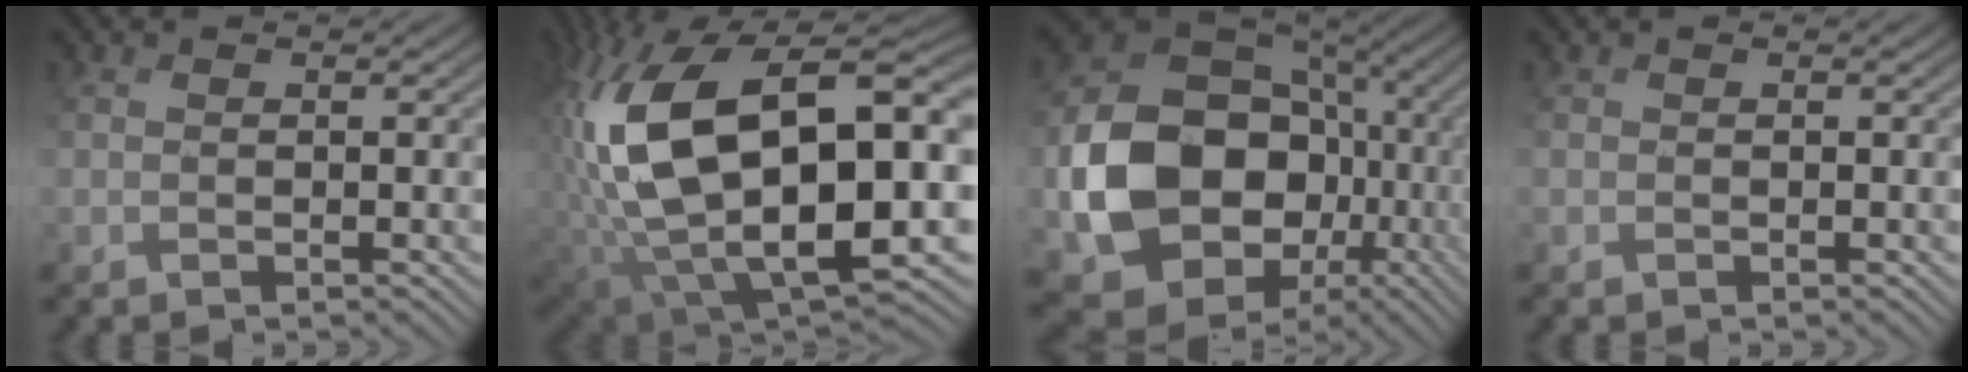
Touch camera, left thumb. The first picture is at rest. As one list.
[{"total": 20.0, "force": [2.2, 11.3, 16.3], "torque": [-0.354, -0.035, 0.066]}, {"total": 17.1, "force": [-2.5, 14.0, 9.5], "torque": [-0.201, -0.049, -0.023]}, {"total": 0.0}]